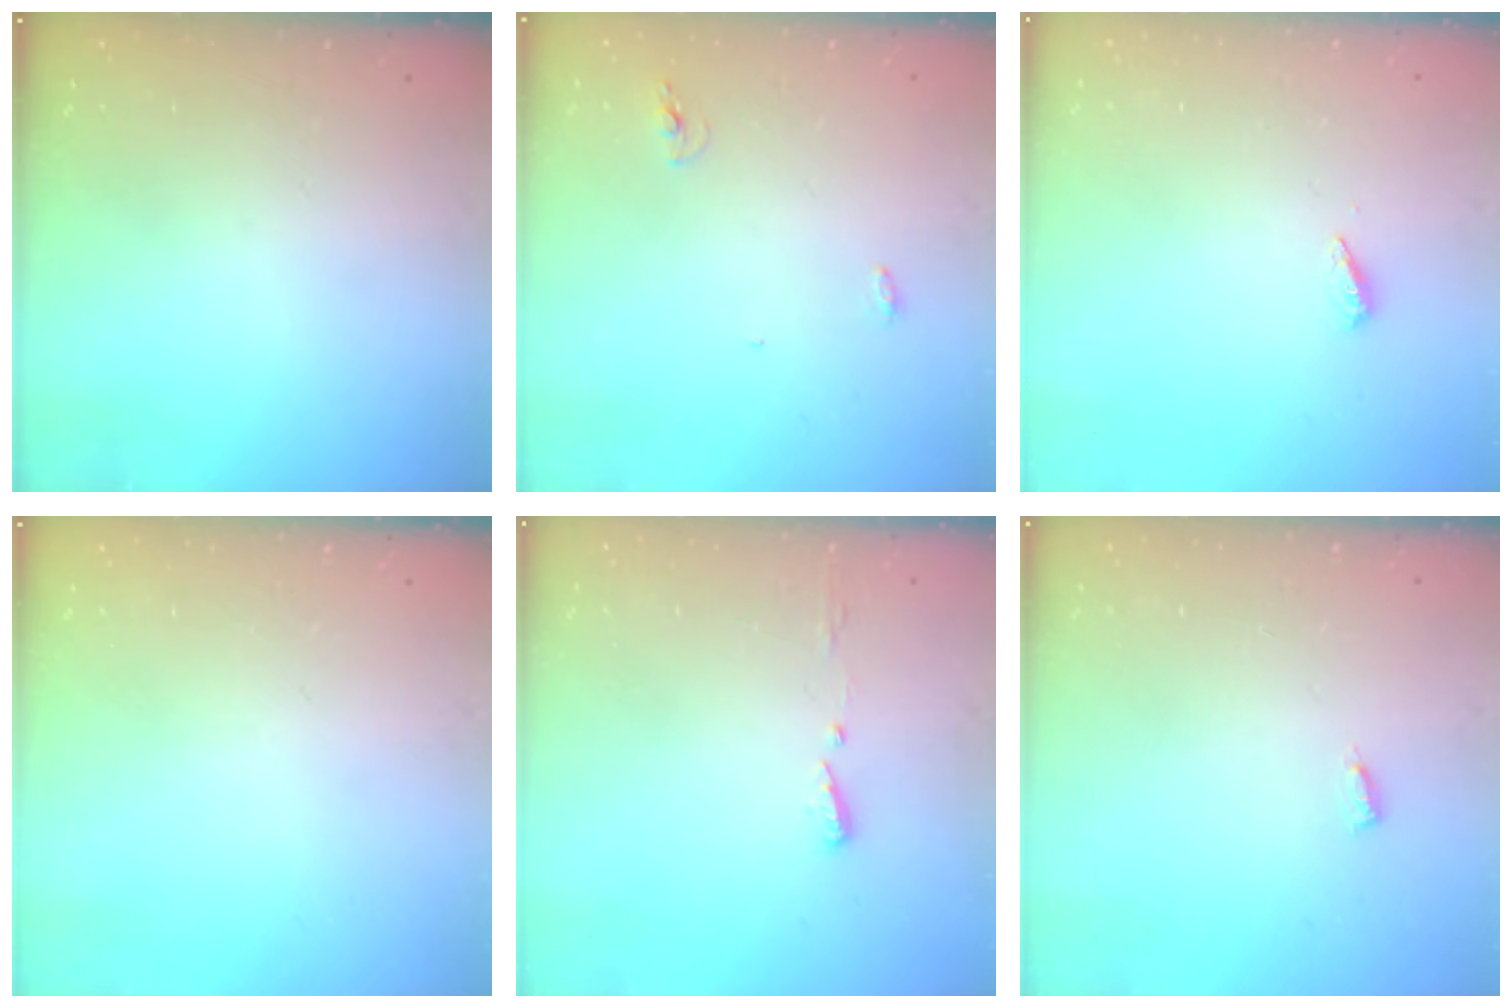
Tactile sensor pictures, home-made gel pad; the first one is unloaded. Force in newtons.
{"total": 7.7, "press": 4.3, "slide": 6.3}
{"total": 2.9, "press": 2.9, "slide": 0.3}
{"total": 0.0}
{"total": 4.7, "press": 4.7, "slide": 0.4}
{"total": 3.4, "press": 3.4, "slide": 0.3}